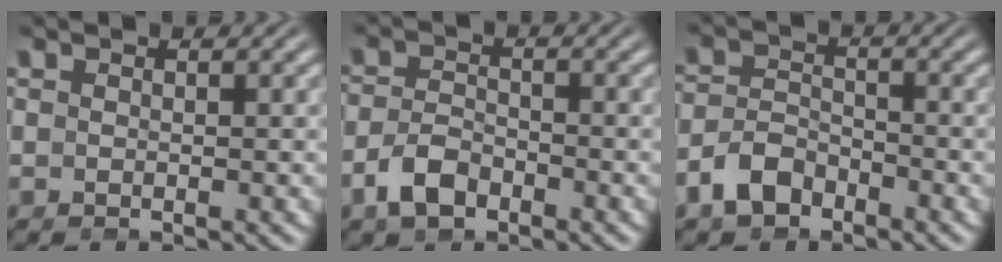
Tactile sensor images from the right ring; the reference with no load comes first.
{"total": 2.9, "force": [-2.3, 1.3, 1.1], "torque": [-0.016, -0.005, -0.043]}
{"total": 3.7, "force": [-3.0, 1.9, 1.0], "torque": [-0.014, -0.009, -0.053]}